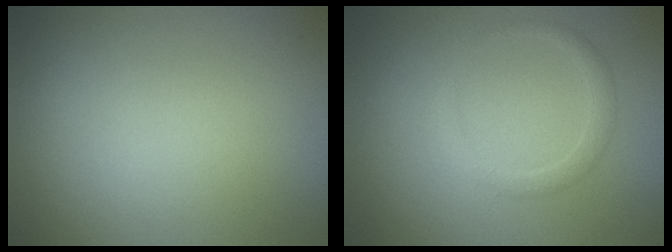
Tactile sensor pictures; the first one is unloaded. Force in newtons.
{"total": 1.5, "press": 1.5, "slide": 0.1}